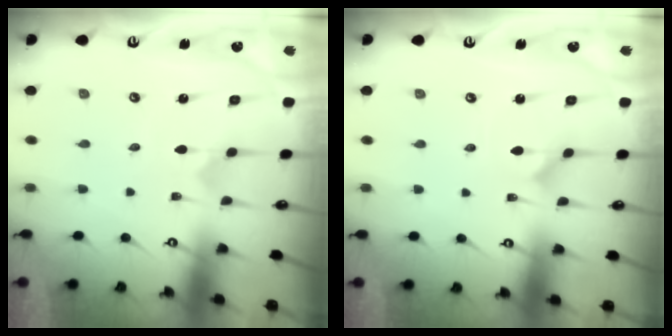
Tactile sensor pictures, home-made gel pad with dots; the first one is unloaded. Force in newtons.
{"total": 1.2, "press": 1.2, "slide": 0.2}